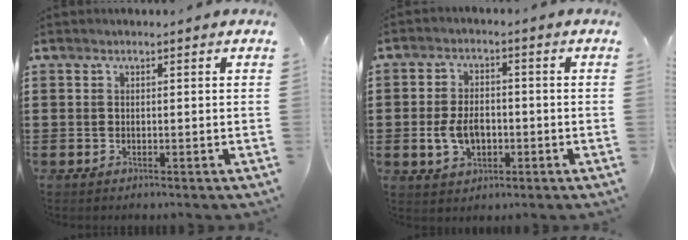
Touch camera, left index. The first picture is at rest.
{"total": 5.5, "force": [-1.3, 3.5, 4.1], "torque": [-0.081, 0.002, -0.027]}